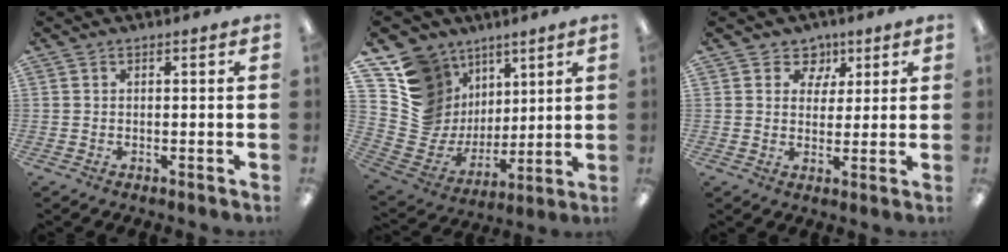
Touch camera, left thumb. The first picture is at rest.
{"total": 15.2, "force": [6.9, 13.0, 4.0], "torque": [-0.081, -0.047, 0.155]}
{"total": 5.9, "force": [3.2, 4.9, 0.9], "torque": [-0.008, -0.014, 0.054]}